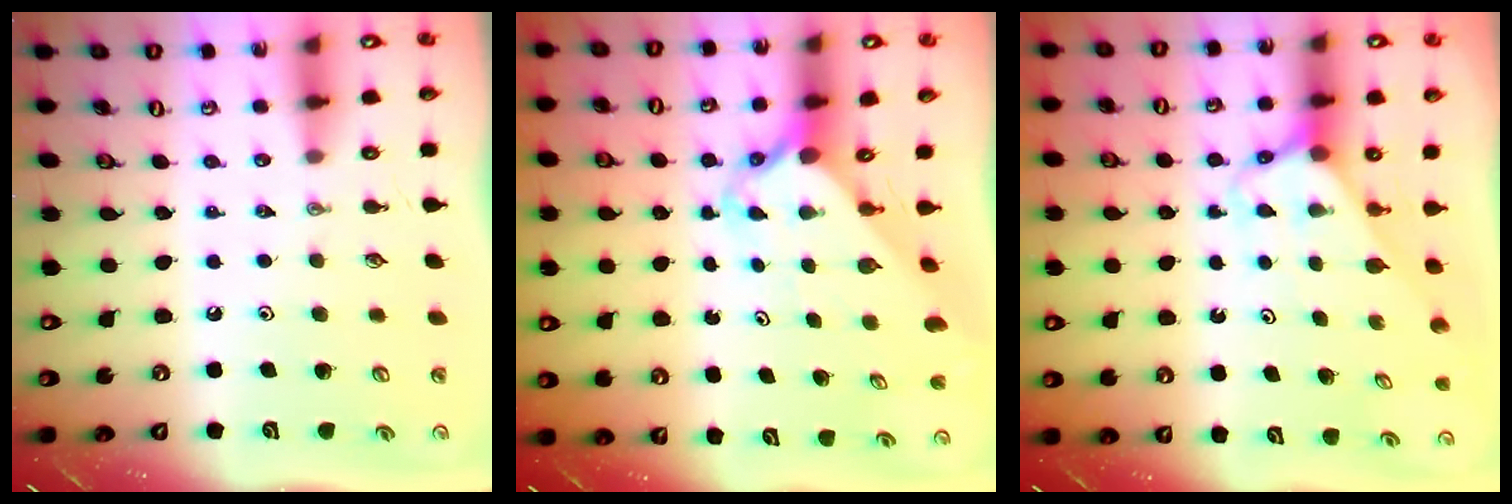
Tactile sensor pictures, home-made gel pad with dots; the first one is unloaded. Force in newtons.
{"total": 2.6, "press": 2.6, "slide": 0.2}
{"total": 3.0, "press": 3.0, "slide": 0.2}